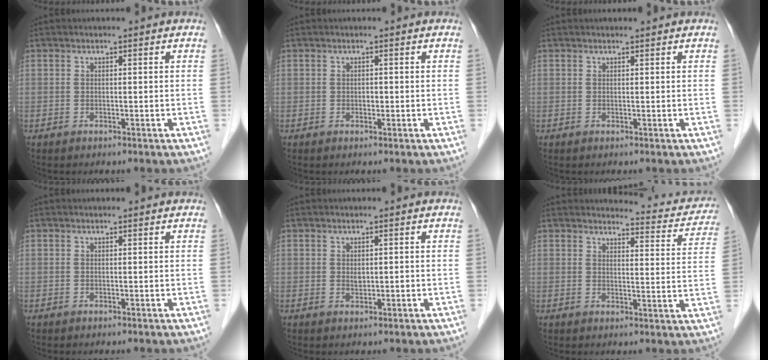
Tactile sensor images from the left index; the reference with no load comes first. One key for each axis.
{"total": 0.5, "fx": -0.1, "fy": 0.4, "fz": 0.3, "tx": -0.006, "ty": 0.002, "tz": -0.003}
{"total": 0.9, "fx": 0.8, "fy": 0.0, "fz": 0.3, "tx": -0.005, "ty": 0.006, "tz": 0.014}
{"total": 0.9, "fx": 0.9, "fy": 0.1, "fz": 0.1, "tx": -0.009, "ty": 0.009, "tz": 0.011}
{"total": 1.0, "fx": 0.2, "fy": 0.6, "fz": 0.8, "tx": -0.015, "ty": -0.001, "tz": 0.006}
{"total": 9.7, "fx": 9.5, "fy": 1.8, "fz": 0.9, "tx": 0.007, "ty": -0.029, "tz": 0.091}